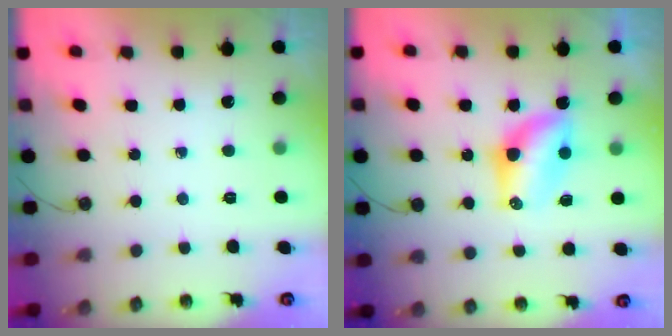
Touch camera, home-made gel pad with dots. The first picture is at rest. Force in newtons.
{"total": 6.8, "press": 6.8, "slide": 0.5}